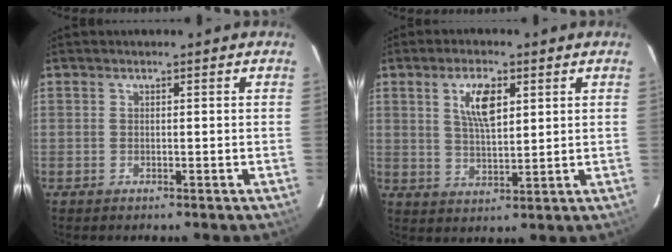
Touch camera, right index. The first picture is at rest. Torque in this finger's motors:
{"motor_torque": [0.60, 0.33, 0.29, 0.11]}